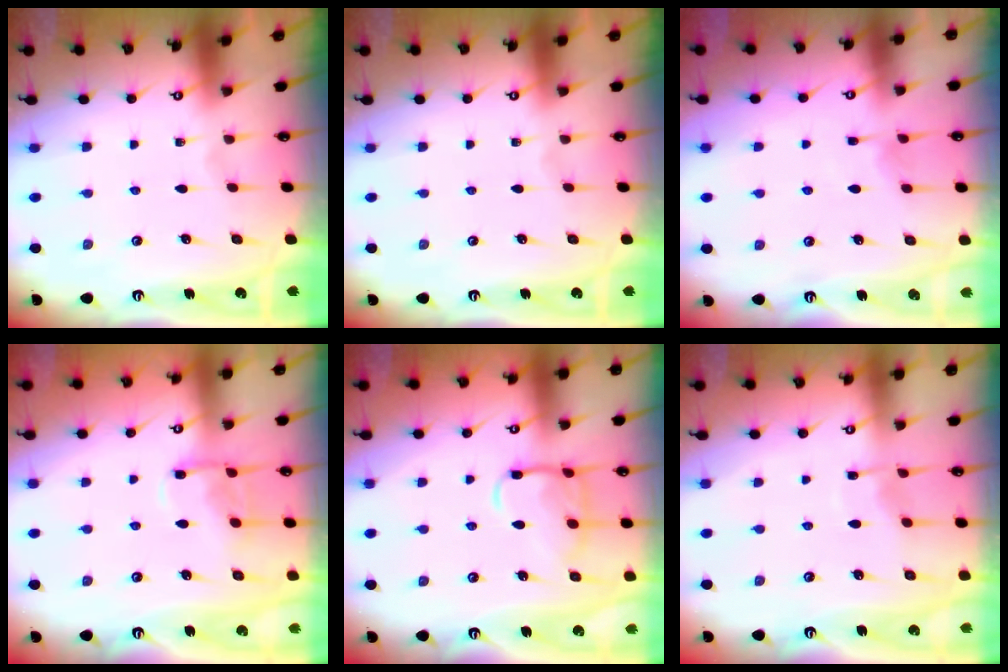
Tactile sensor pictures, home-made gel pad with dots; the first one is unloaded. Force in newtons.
{"total": 0.0}
{"total": 5.0, "press": 5.0, "slide": 0.5}
{"total": 9.1, "press": 9.1, "slide": 0.8}
{"total": 13.1, "press": 13.1, "slide": 1.1}
{"total": 4.2, "press": 4.2, "slide": 0.5}